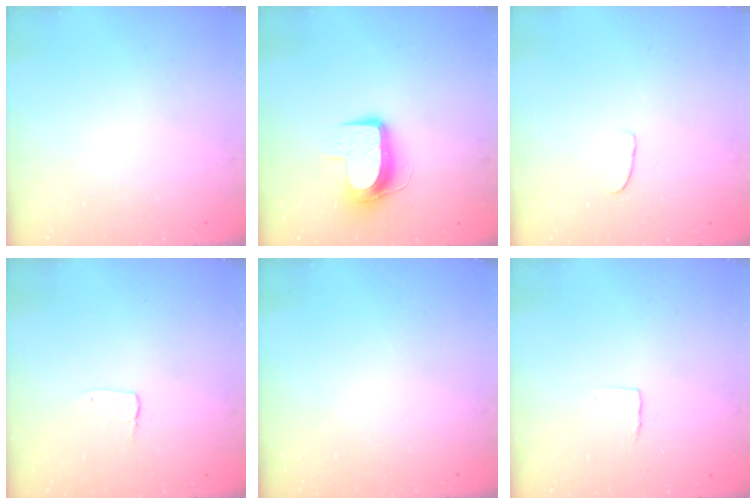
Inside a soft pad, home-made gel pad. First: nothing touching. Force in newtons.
{"total": 9.7, "press": 9.7, "slide": 0.4}
{"total": 4.7, "press": 4.7, "slide": 0.3}
{"total": 2.9, "press": 2.9, "slide": 0.2}
{"total": 0.0}
{"total": 4.0, "press": 4.0, "slide": 0.2}